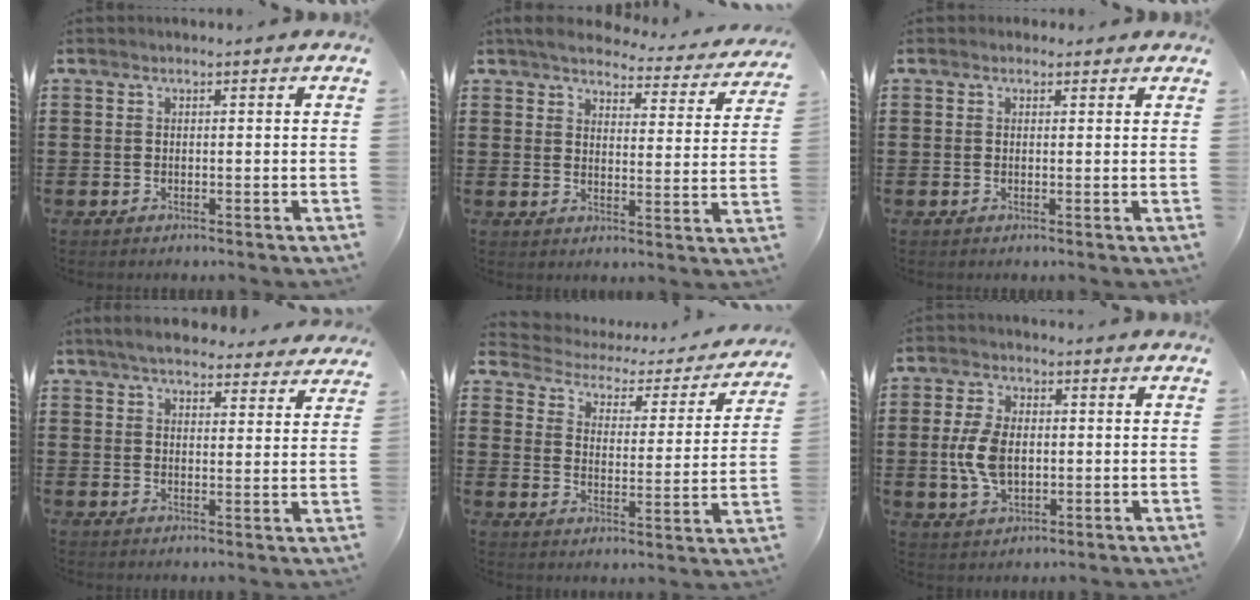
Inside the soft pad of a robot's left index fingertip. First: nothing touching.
{"total": 4.3, "force": [4.1, 0.5, 1.1], "torque": [-0.044, -0.025, 0.069]}
{"total": 1.0, "force": [0.6, 0.7, 0.2], "torque": [-0.007, 0.005, 0.012]}
{"total": 5.3, "force": [5.0, 0.7, 1.5], "torque": [-0.044, -0.013, 0.093]}
{"total": 2.3, "force": [1.9, 1.2, 0.5], "torque": [-0.031, -0.018, 0.022]}
{"total": 7.3, "force": [-0.1, 4.5, 5.8], "torque": [-0.146, 0.002, -0.010]}